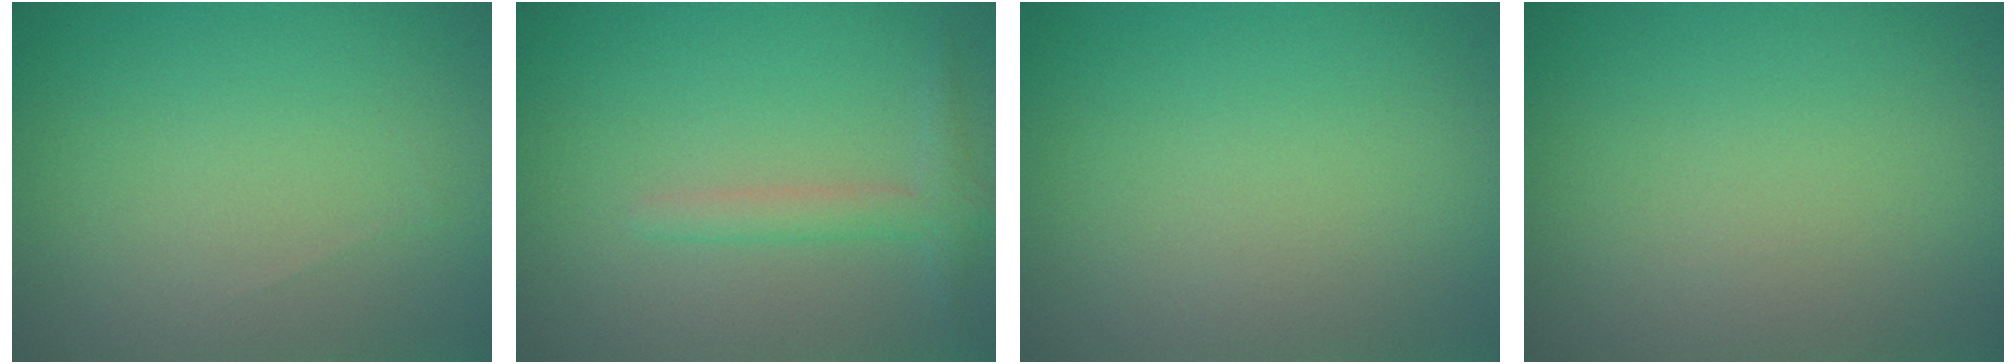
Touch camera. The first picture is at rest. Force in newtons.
{"total": 1.9, "press": 1.9, "slide": 0.0}
{"total": 0.0}
{"total": 0.0}